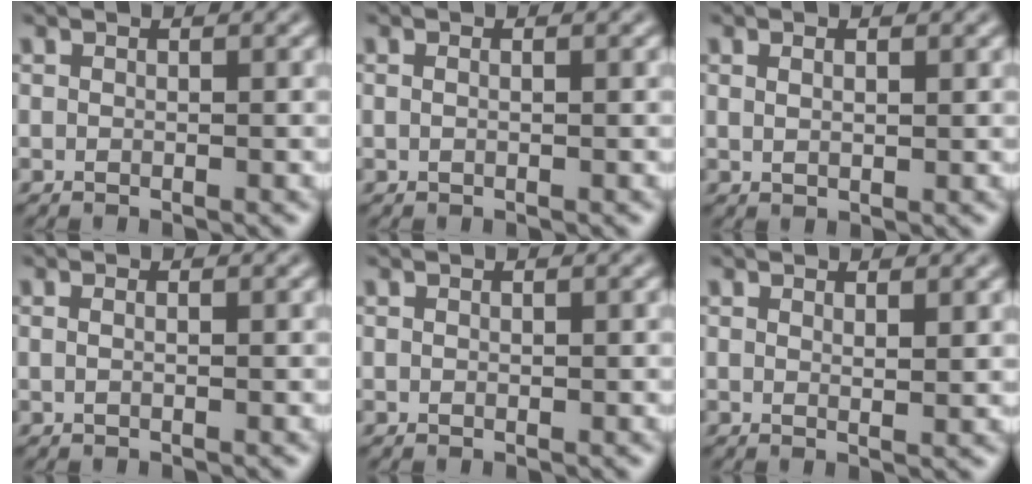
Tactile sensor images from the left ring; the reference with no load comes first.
{"total": 1.2, "force": [0.6, 0.6, 0.9], "torque": [-0.005, -0.001, -0.008]}
{"total": 1.3, "force": [0.7, 0.6, 1.0], "torque": [-0.014, -0.002, 0.012]}
{"total": 1.2, "force": [0.5, 0.6, 0.9], "torque": [-0.007, -0.003, -0.008]}
{"total": 0.0}
{"total": 1.4, "force": [0.9, 0.3, 1.0], "torque": [-0.012, -0.002, 0.012]}